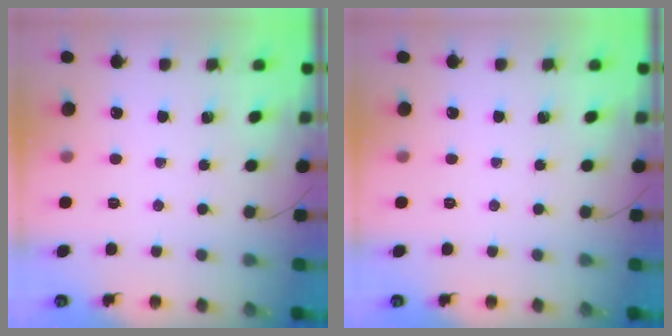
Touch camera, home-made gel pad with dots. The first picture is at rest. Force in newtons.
{"total": 0.0}